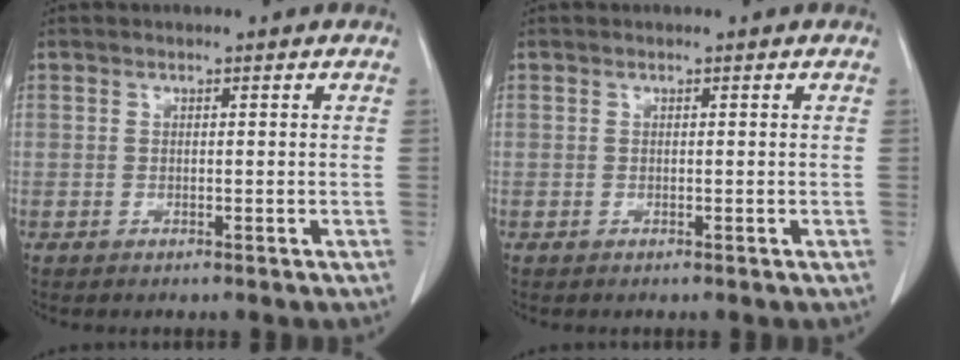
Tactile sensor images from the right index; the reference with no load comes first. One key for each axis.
{"total": 0.0}